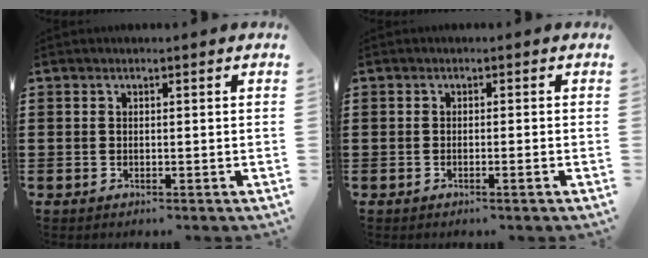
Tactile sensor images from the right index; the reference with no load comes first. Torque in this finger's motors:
{"motor_torque": [-0.09, 0.27, 0.00, 0.00]}